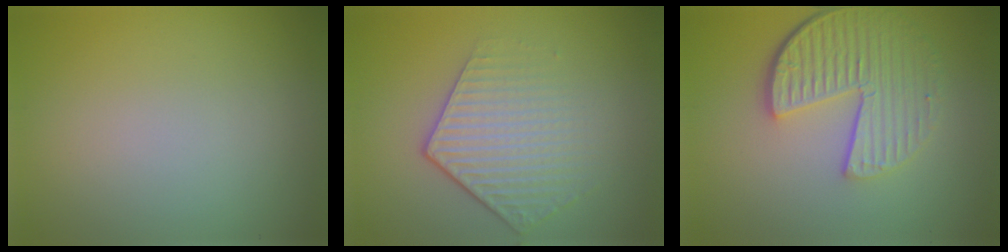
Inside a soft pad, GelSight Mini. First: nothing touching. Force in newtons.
{"total": 4.4, "press": 3.2, "slide": 3.0}
{"total": 5.9, "press": 4.3, "slide": 4.1}